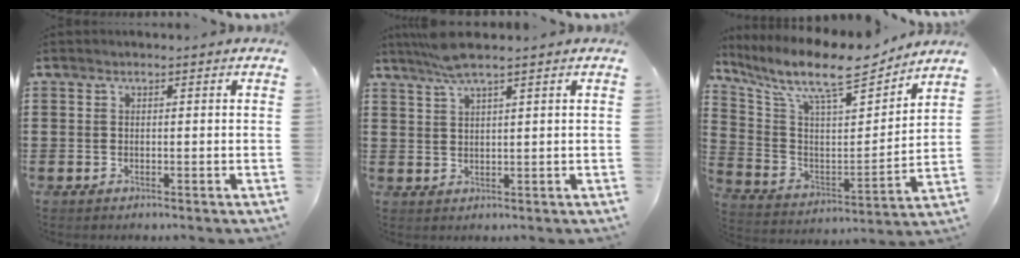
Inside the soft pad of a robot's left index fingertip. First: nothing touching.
{"total": 4.3, "force": [3.3, 0.1, 2.8], "torque": [-0.063, -0.001, 0.060]}
{"total": 12.3, "force": [9.9, 2.7, 6.8], "torque": [-0.164, -0.056, 0.168]}